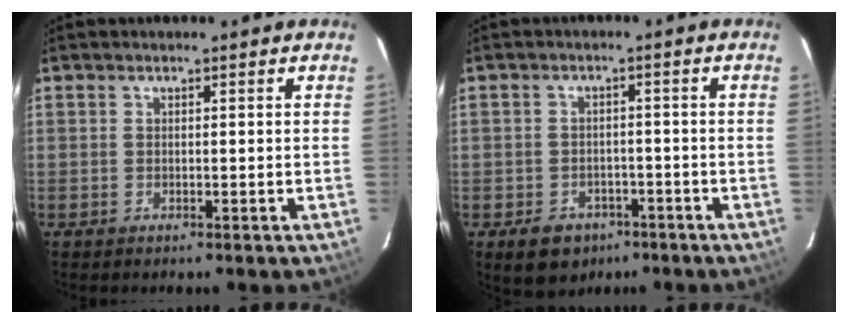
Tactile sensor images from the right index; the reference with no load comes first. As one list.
[{"total": 7.4, "force": [-4.2, 5.5, 2.4], "torque": [-0.058, 0.012, -0.046]}]